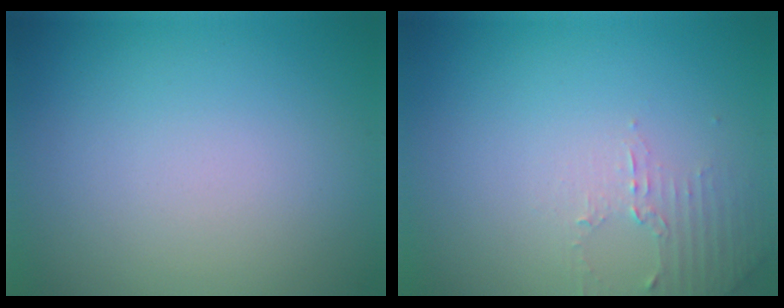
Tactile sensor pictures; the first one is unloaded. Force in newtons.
{"total": 1.8, "press": 1.7, "slide": 0.5}